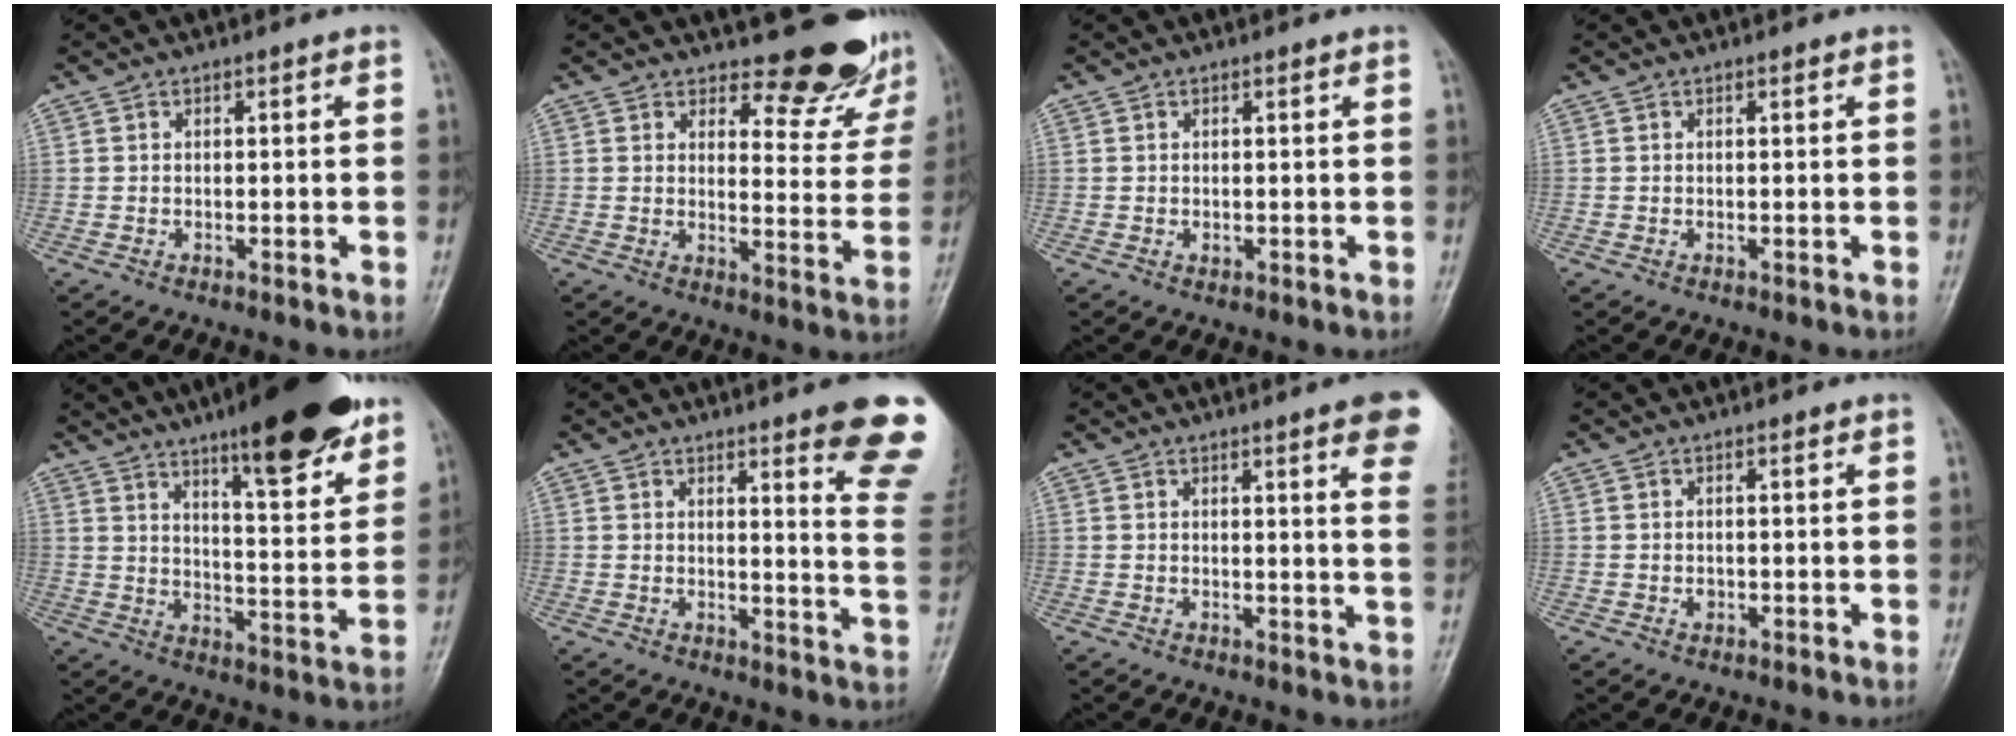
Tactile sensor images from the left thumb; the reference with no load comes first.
{"total": 12.4, "force": [11.2, 4.2, 3.1], "torque": [0.001, -0.106, 0.126]}
{"total": 0.6, "force": [0.2, 0.5, 0.4], "torque": [-0.004, -0.001, 0.004]}
{"total": 0.0}
{"total": 19.5, "force": [13.1, 4.4, 13.7], "torque": [-0.164, -0.068, 0.196]}
{"total": 13.9, "force": [9.4, 1.6, 10.1], "torque": [-0.092, -0.061, 0.100]}
{"total": 11.2, "force": [6.7, 1.4, 8.8], "torque": [-0.087, -0.020, 0.065]}
{"total": 0.8, "force": [0.1, 0.7, 0.4], "torque": [-0.003, 0.000, 0.002]}